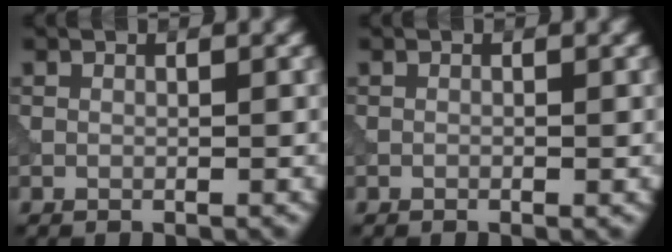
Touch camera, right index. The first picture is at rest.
{"total": 0.0}